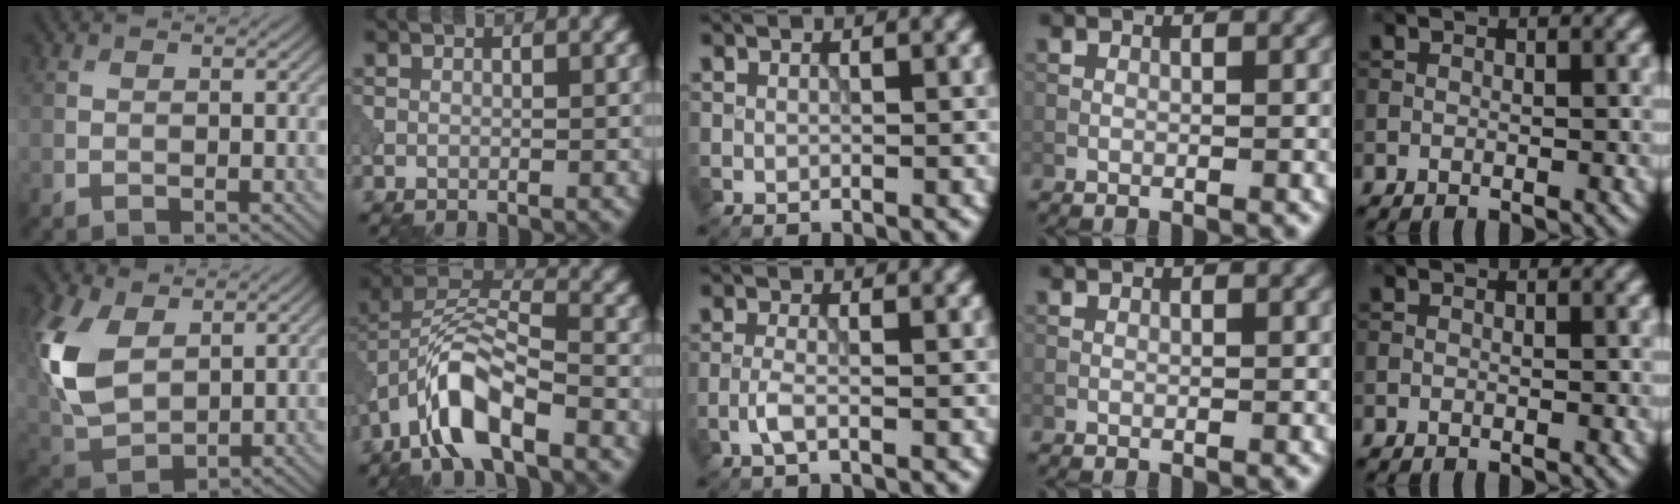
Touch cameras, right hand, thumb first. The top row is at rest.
{"thumb": {"total": 12.1, "force": [3.5, 7.6, 8.7], "torque": [-0.256, 0.010, 0.074]}, "index": {"total": 7.8, "force": [-4.3, 2.8, 5.9], "torque": [-0.111, 0.014, -0.087]}, "middle": {"total": 1.6, "force": [-0.8, 0.4, 1.3], "torque": [-0.030, 0.003, -0.021]}}